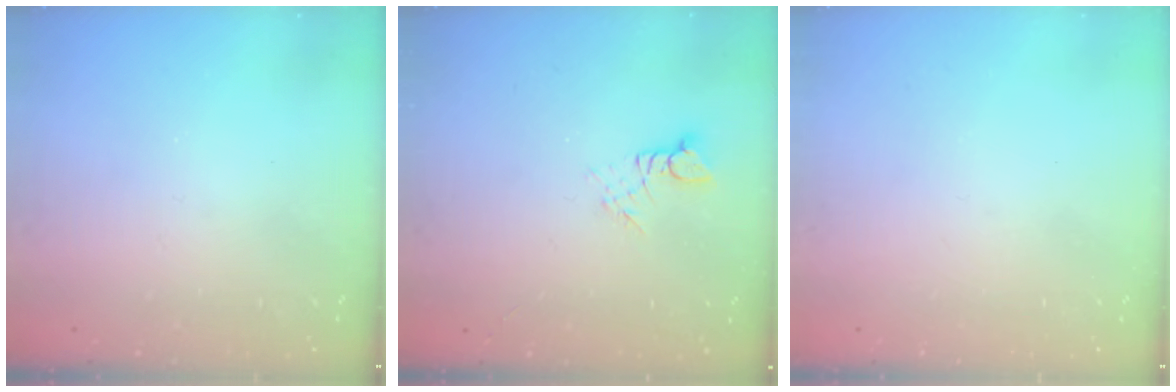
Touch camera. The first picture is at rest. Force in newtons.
{"total": 3.0, "press": 3.0, "slide": 0.2}
{"total": 0.0}